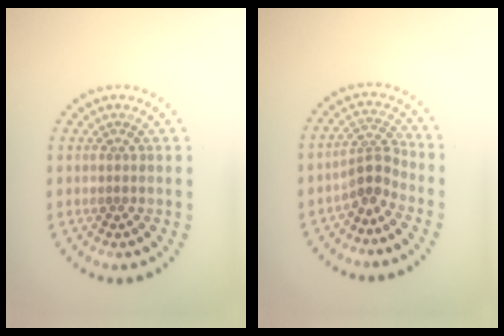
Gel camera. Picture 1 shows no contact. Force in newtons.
{"total": 2.5, "press": 1.7, "slide": 1.8}